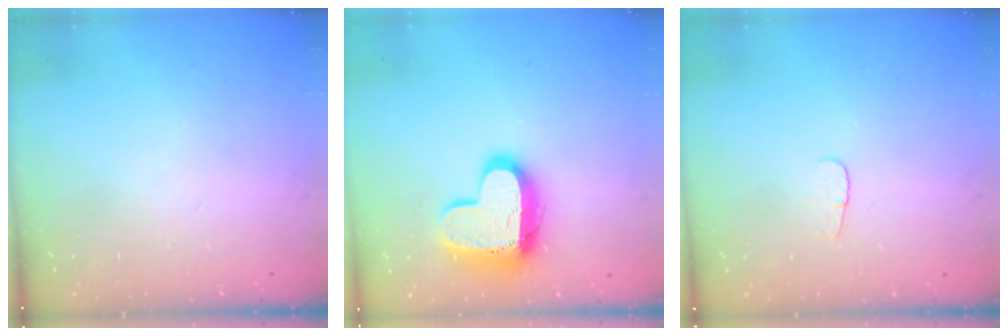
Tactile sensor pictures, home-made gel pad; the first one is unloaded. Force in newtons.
{"total": 15.1, "press": 15.0, "slide": 1.2}
{"total": 3.6, "press": 3.6, "slide": 0.4}